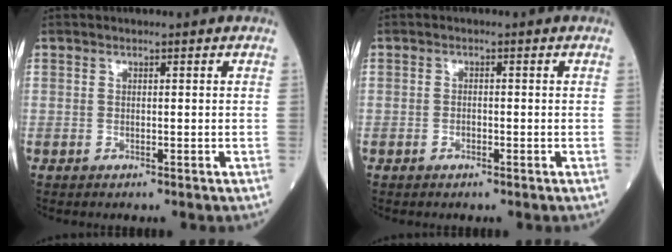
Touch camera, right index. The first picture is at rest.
{"total": 1.0, "force": [-0.6, 0.5, 0.7], "torque": [-0.011, 0.001, -0.010]}